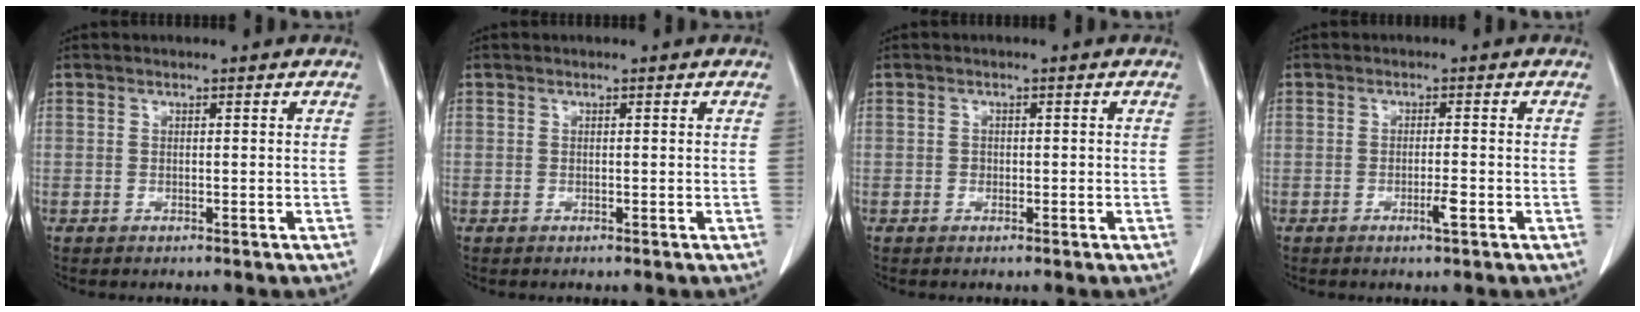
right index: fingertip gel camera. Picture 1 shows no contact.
{"total": 0.0}
{"total": 0.8, "force": [-0.2, 0.7, 0.3], "torque": [-0.001, 0.003, -0.003]}
{"total": 2.3, "force": [-1.0, -0.1, 2.0], "torque": [-0.037, -0.004, -0.017]}